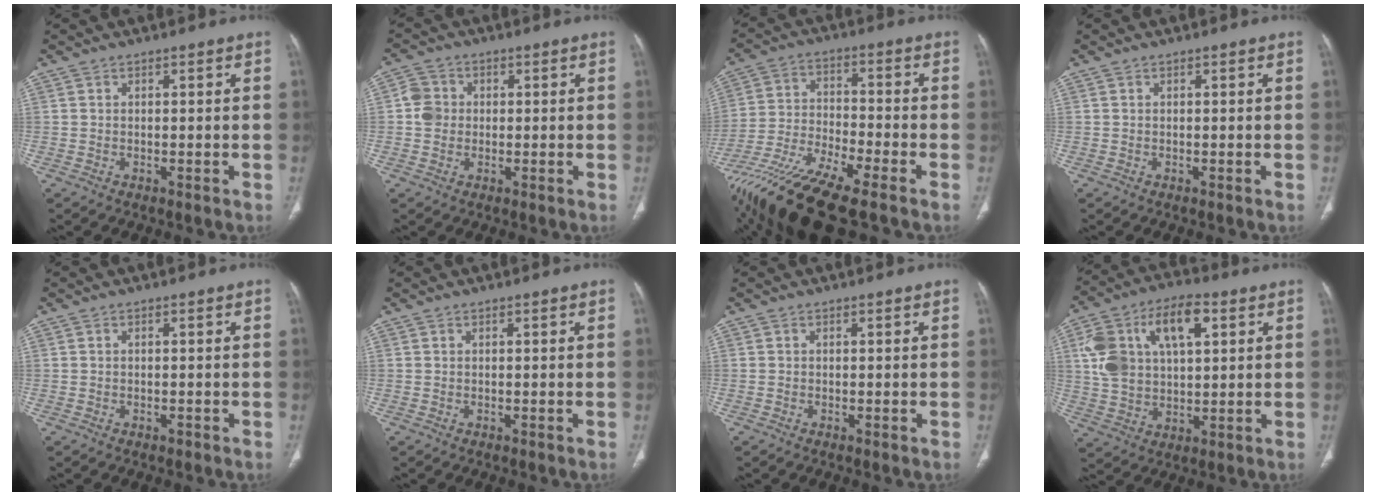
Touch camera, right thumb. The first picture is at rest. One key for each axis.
{"total": 4.5, "fx": 0.1, "fy": 4.1, "fz": 1.9, "tx": -0.022, "ty": 0.007, "tz": -0.004}
{"total": 18.1, "fx": -12.9, "fy": 3.2, "fz": 12.3, "tx": -0.269, "ty": 0.003, "tz": -0.243}
{"total": 0.0}
{"total": 0.8, "fx": -0.5, "fy": 0.5, "fz": 0.4, "tx": -0.005, "ty": 0.000, "tz": -0.006}
{"total": 0.0}
{"total": 0.0}
{"total": 17.1, "fx": 5.4, "fy": 9.7, "fz": 13.0, "tx": -0.226, "ty": 0.015, "tz": 0.097}